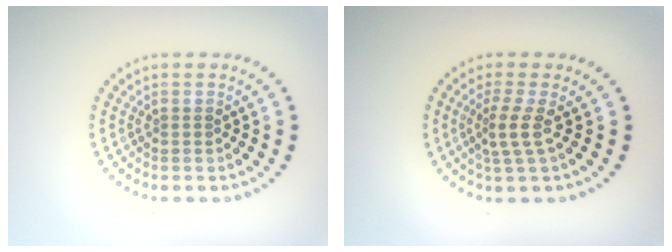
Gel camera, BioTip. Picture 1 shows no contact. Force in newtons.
{"total": 2.2, "press": 1.5, "slide": 1.7}